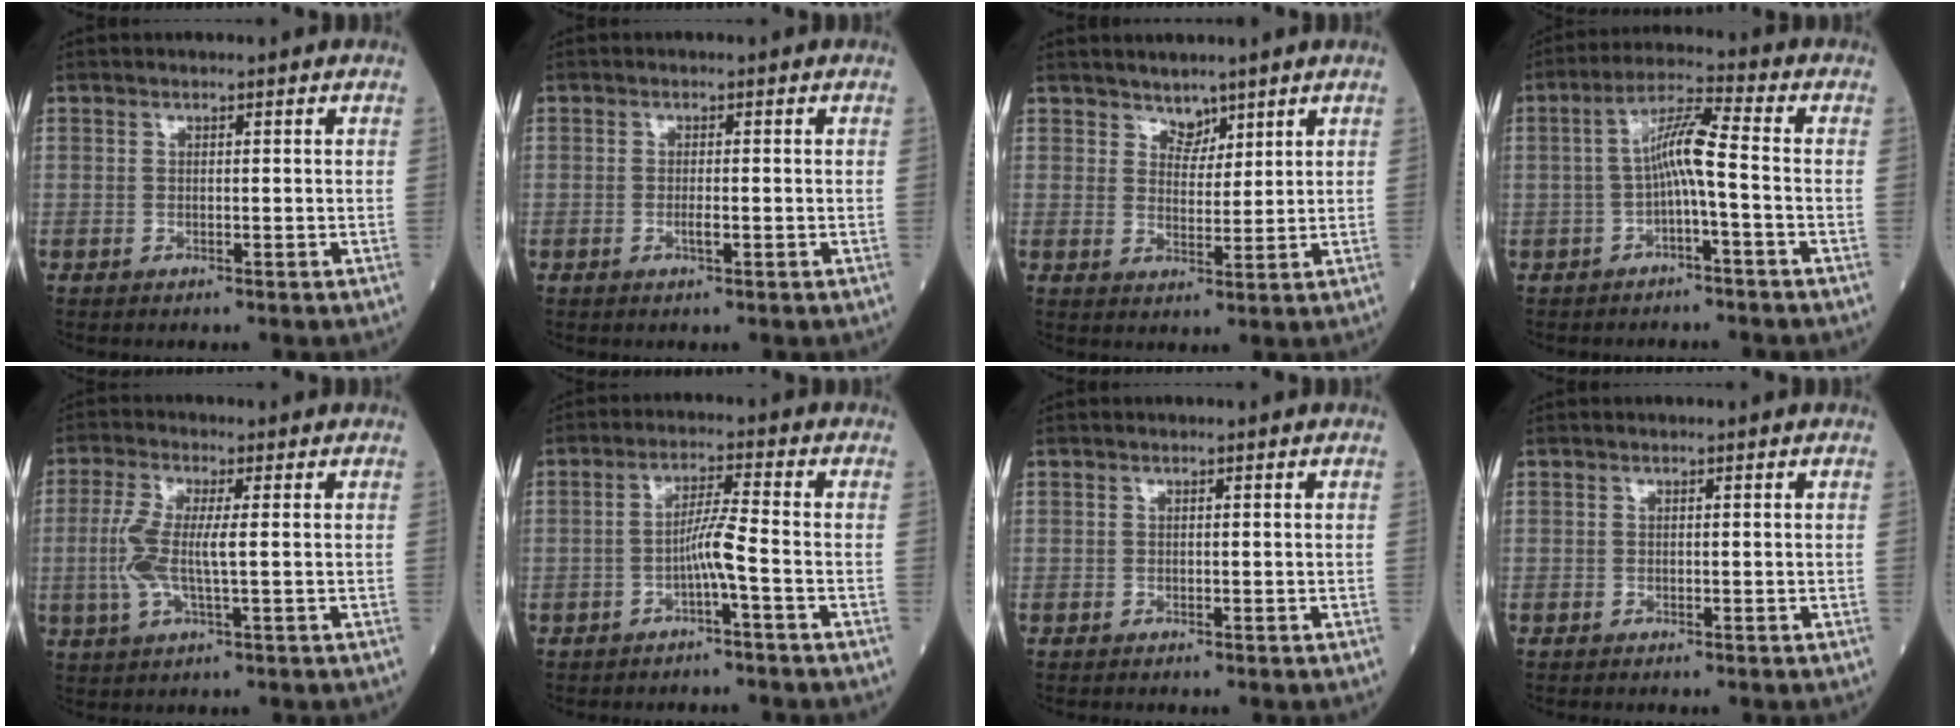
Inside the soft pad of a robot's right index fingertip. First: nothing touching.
{"total": 1.3, "force": [-0.4, 0.1, 1.2], "torque": [-0.026, -0.001, -0.008]}
{"total": 3.1, "force": [2.6, 1.6, 0.6], "torque": [-0.006, 0.001, 0.045]}
{"total": 6.2, "force": [-1.1, 0.1, 6.1], "torque": [-0.114, 0.024, -0.019]}
{"total": 6.4, "force": [-0.1, 1.0, 6.3], "torque": [-0.152, 0.001, -0.007]}
{"total": 4.0, "force": [-1.7, -0.7, 3.6], "torque": [-0.066, 0.007, -0.032]}
{"total": 0.0}
{"total": 0.0}